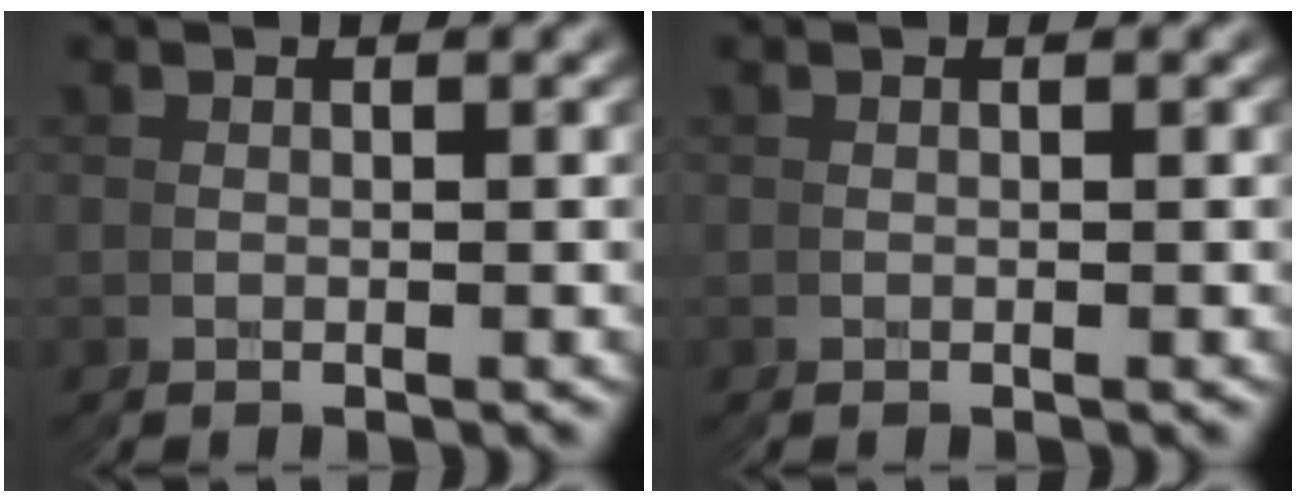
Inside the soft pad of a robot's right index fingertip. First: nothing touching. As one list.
[{"total": 0.0}]